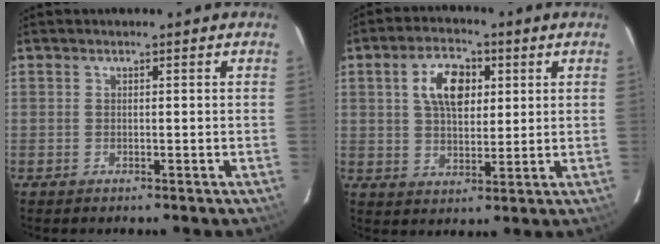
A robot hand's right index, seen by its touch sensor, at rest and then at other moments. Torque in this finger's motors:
{"motor_torque": [0.39, 0.00, 0.20, 0.11]}